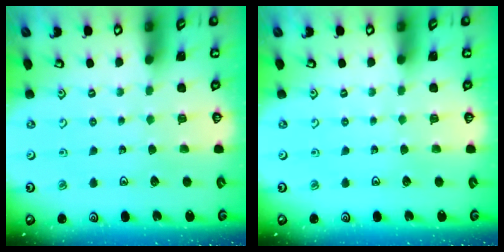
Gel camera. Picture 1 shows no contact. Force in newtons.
{"total": 0.0}